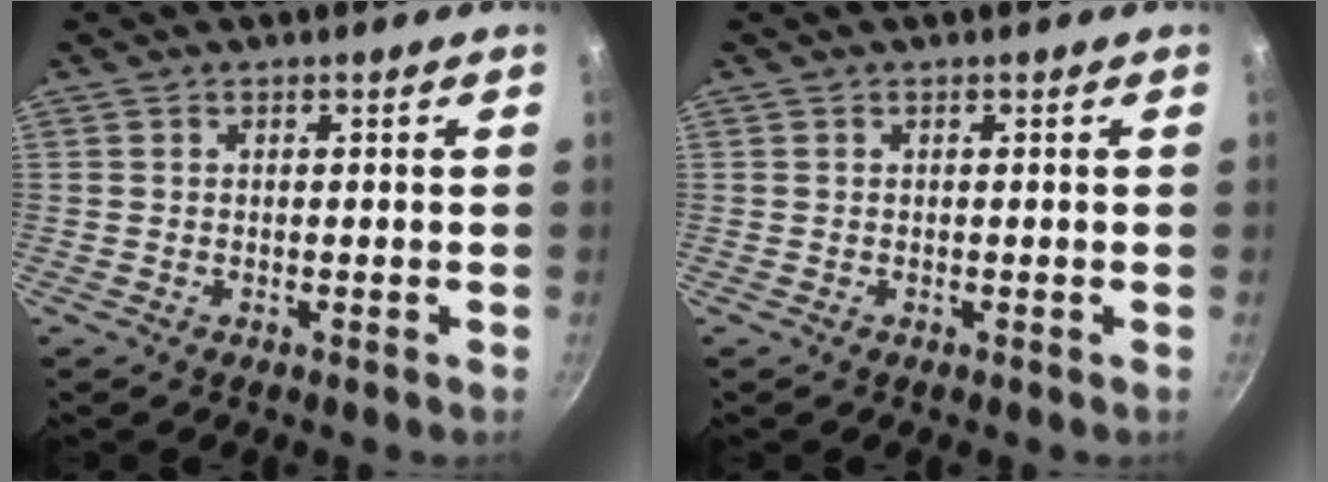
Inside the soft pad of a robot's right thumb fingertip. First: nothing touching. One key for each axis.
{"total": 0.0}